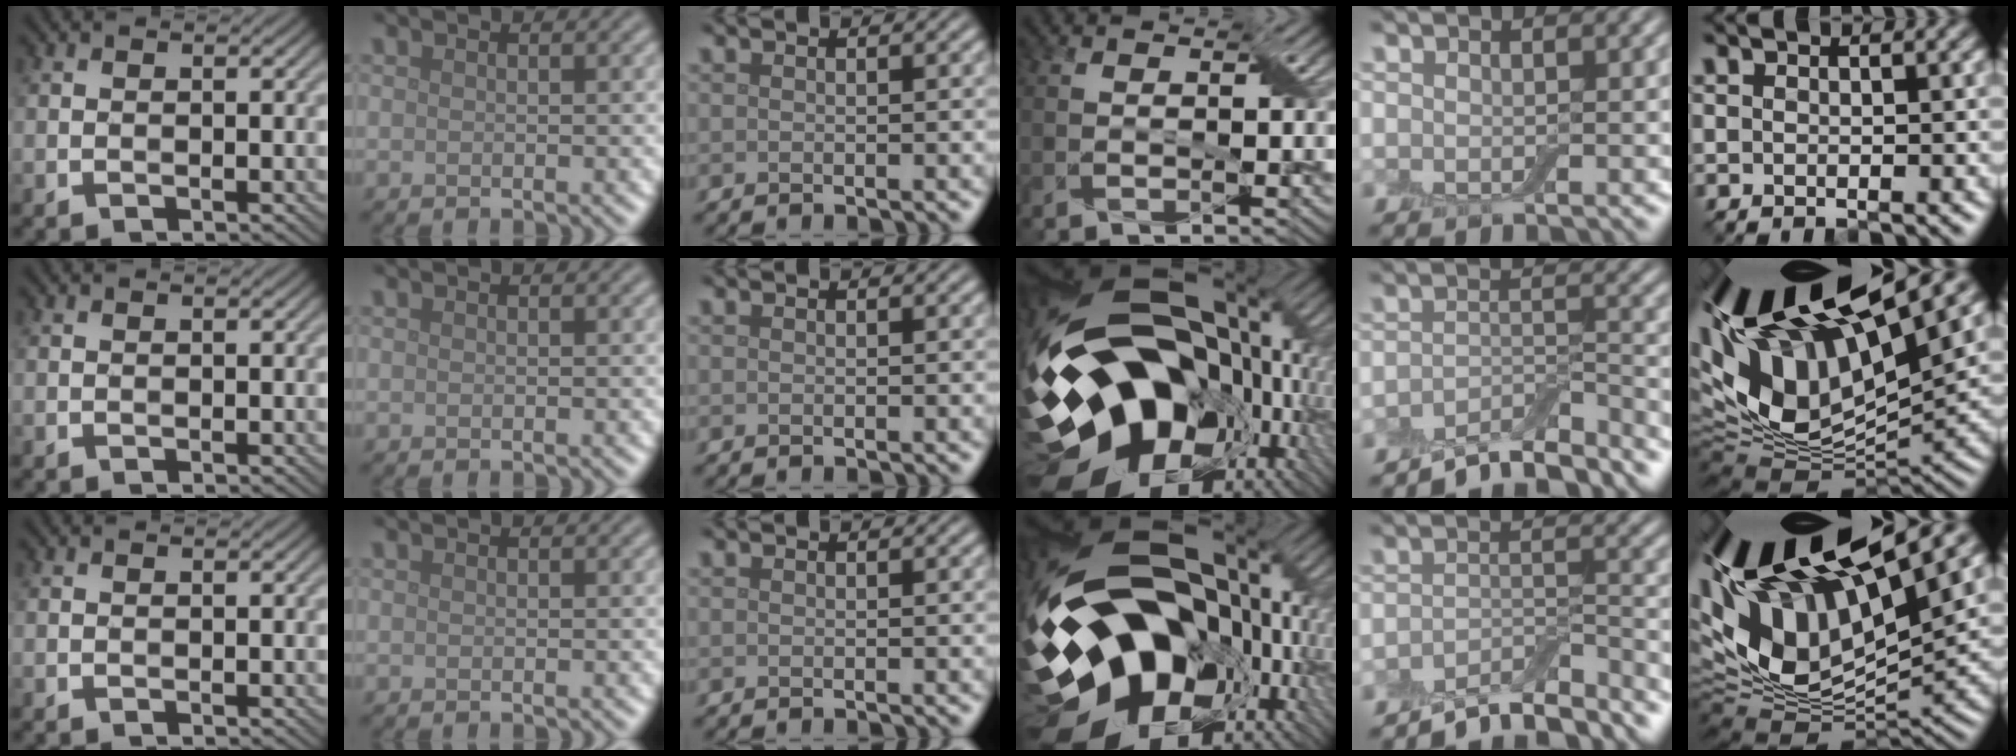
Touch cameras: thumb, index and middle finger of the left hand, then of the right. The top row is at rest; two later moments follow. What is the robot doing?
{"motion": "wrap", "object": "cling film"}